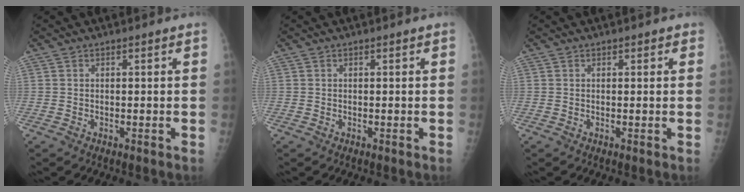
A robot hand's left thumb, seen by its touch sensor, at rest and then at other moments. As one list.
[{"total": 0.0}, {"total": 0.7, "force": [0.5, 0.4, 0.4], "torque": [0.003, -0.001, 0.002]}]